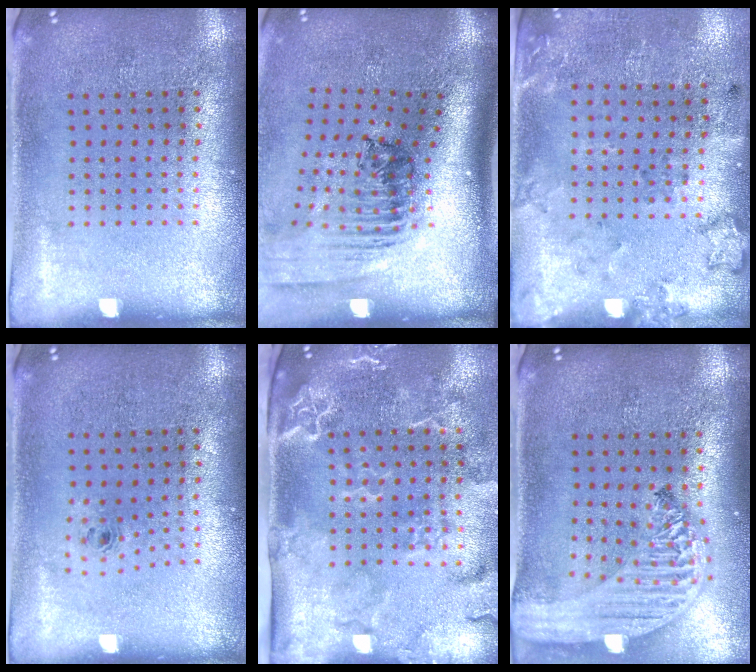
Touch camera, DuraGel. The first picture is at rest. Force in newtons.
{"total": 2.5, "press": 1.8, "slide": 1.7}
{"total": 2.0, "press": 1.4, "slide": 1.5}
{"total": 0.7, "press": 0.3, "slide": 0.6}
{"total": 2.9, "press": 2.4, "slide": 1.7}
{"total": 2.8, "press": 2.3, "slide": 1.7}